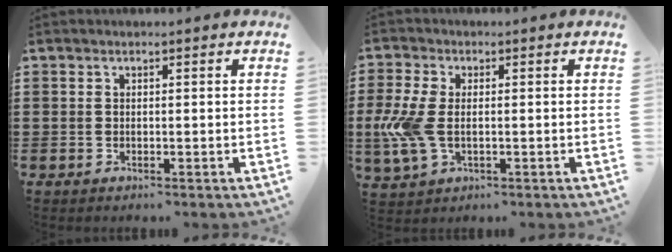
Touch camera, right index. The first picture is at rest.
{"total": 7.2, "force": [-0.7, 3.8, 6.0], "torque": [-0.154, -0.007, -0.019]}